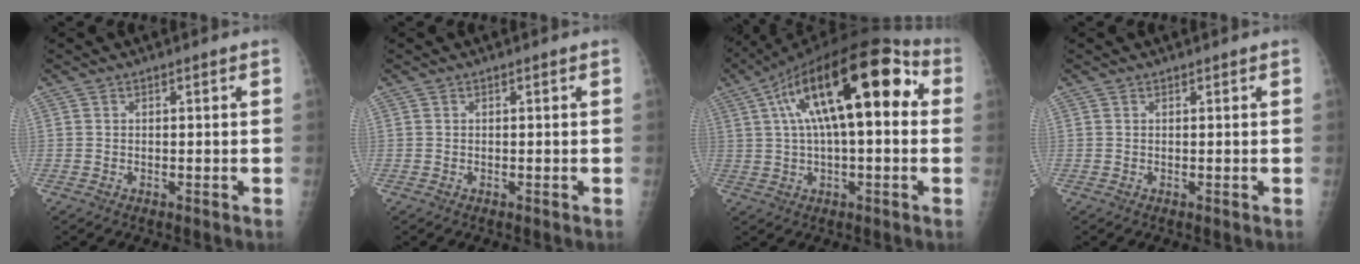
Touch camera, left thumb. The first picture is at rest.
{"total": 0.0}
{"total": 21.2, "force": [4.8, 8.7, 18.7], "torque": [-0.289, 0.044, 0.066]}
{"total": 0.0}